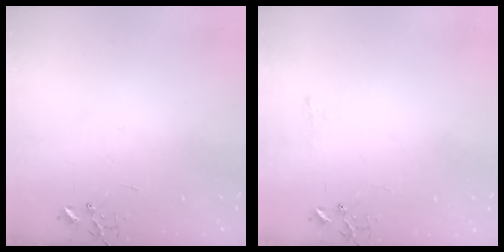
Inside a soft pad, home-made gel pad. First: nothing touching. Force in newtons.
{"total": 5.9, "press": 5.9, "slide": 0.8}